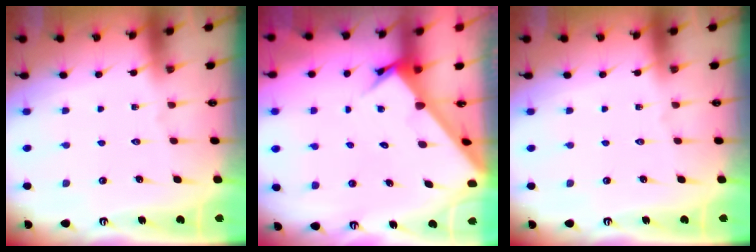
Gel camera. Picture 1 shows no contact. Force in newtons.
{"total": 2.9, "press": 2.9, "slide": 0.2}
{"total": 0.0}